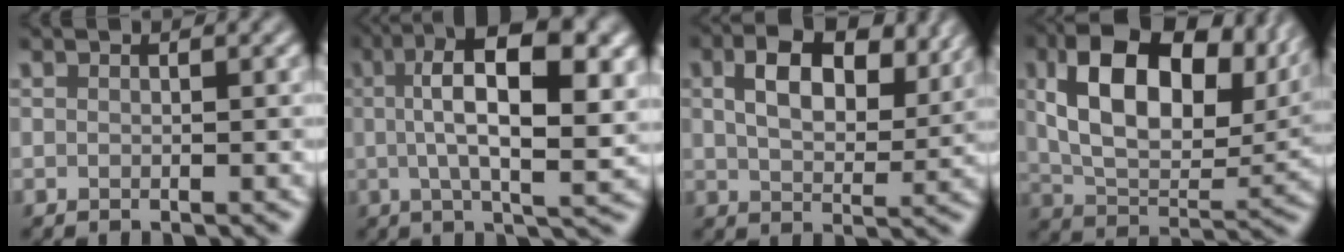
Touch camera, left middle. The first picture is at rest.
{"total": 11.1, "force": [2.6, 3.7, 10.1], "torque": [-0.157, 0.009, 0.035]}
{"total": 7.3, "force": [3.0, 4.1, 5.3], "torque": [-0.091, 0.002, 0.049]}
{"total": 14.3, "force": [5.3, 8.1, 10.5], "torque": [-0.182, 0.002, 0.103]}